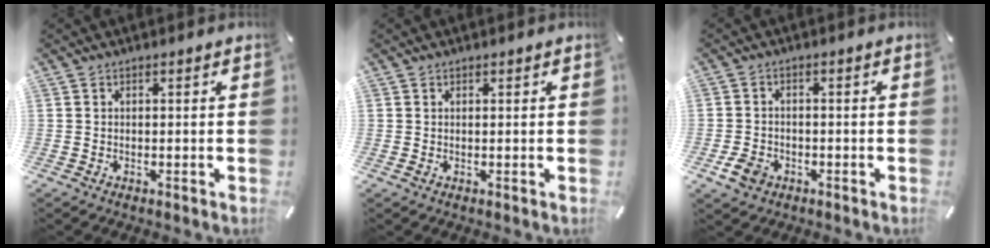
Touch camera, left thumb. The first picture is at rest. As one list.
[{"total": 0.6, "force": [0.3, 0.5, -0.1], "torque": [0.011, 0.001, 0.002]}, {"total": 4.3, "force": [-1.9, 3.5, 1.7], "torque": [-0.032, 0.002, -0.036]}]